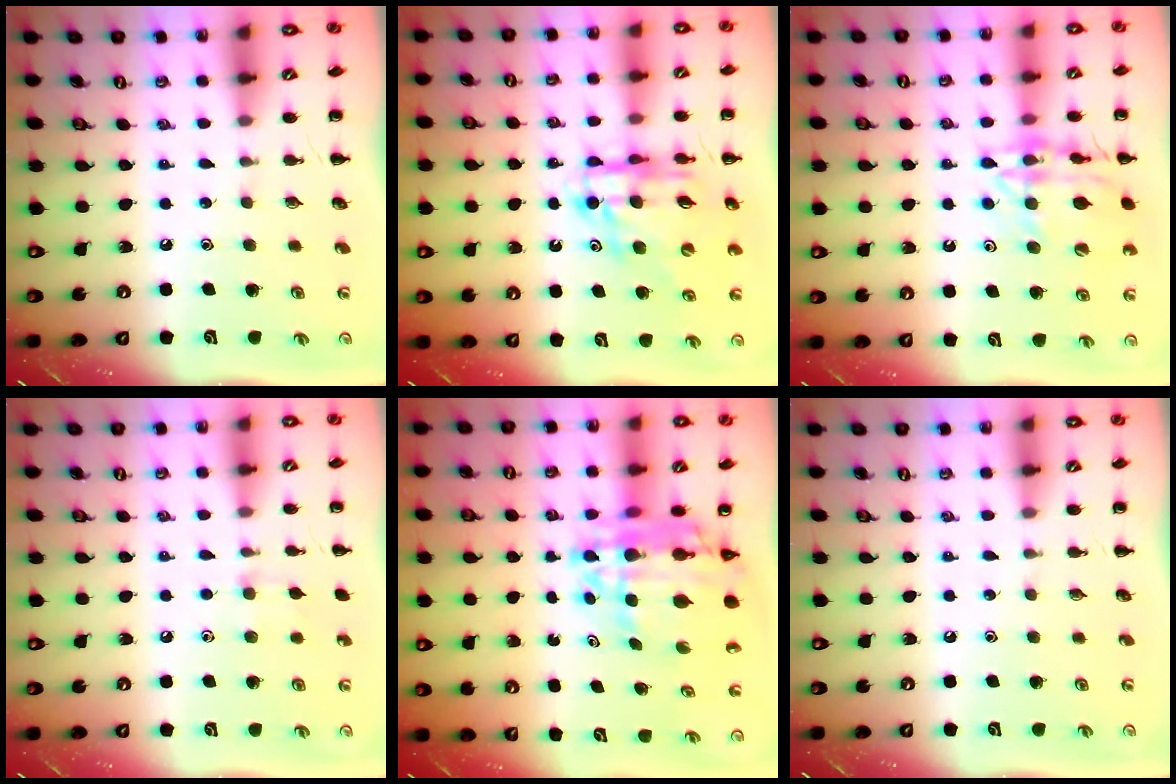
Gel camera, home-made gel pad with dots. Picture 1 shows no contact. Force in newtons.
{"total": 12.3, "press": 11.7, "slide": 3.6}
{"total": 15.7, "press": 15.6, "slide": 1.0}
{"total": 5.8, "press": 5.4, "slide": 1.9}
{"total": 14.2, "press": 13.6, "slide": 4.3}
{"total": 0.0}